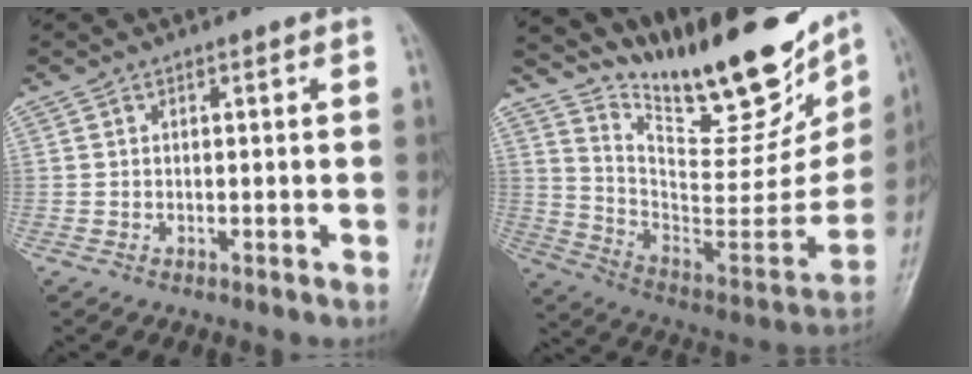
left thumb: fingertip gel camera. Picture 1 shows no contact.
{"total": 29.4, "force": [21.0, 9.3, 18.5], "torque": [-0.247, -0.108, 0.328]}